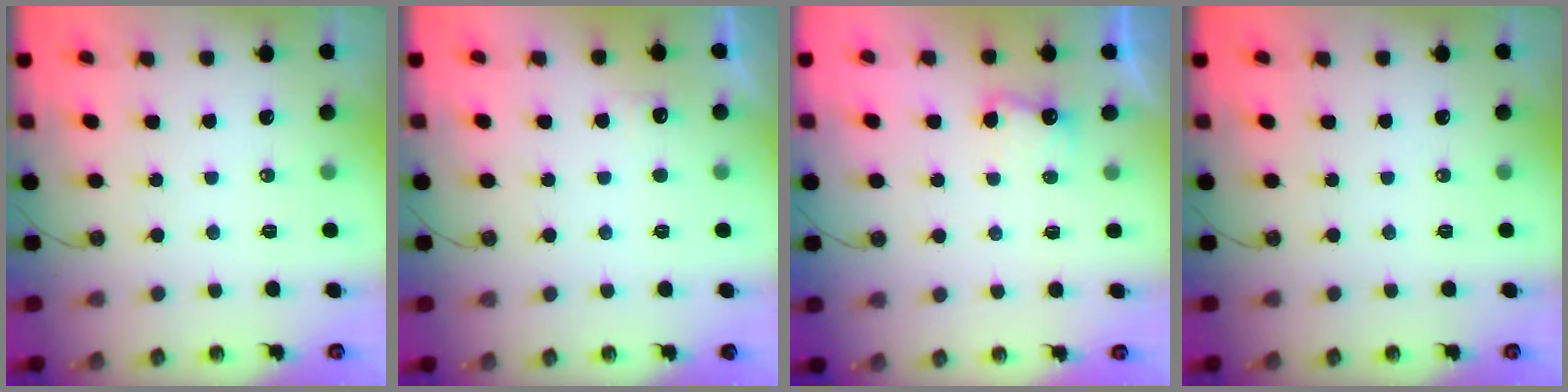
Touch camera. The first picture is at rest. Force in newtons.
{"total": 2.1, "press": 1.9, "slide": 0.9}
{"total": 4.4, "press": 4.3, "slide": 1.1}
{"total": 0.0}